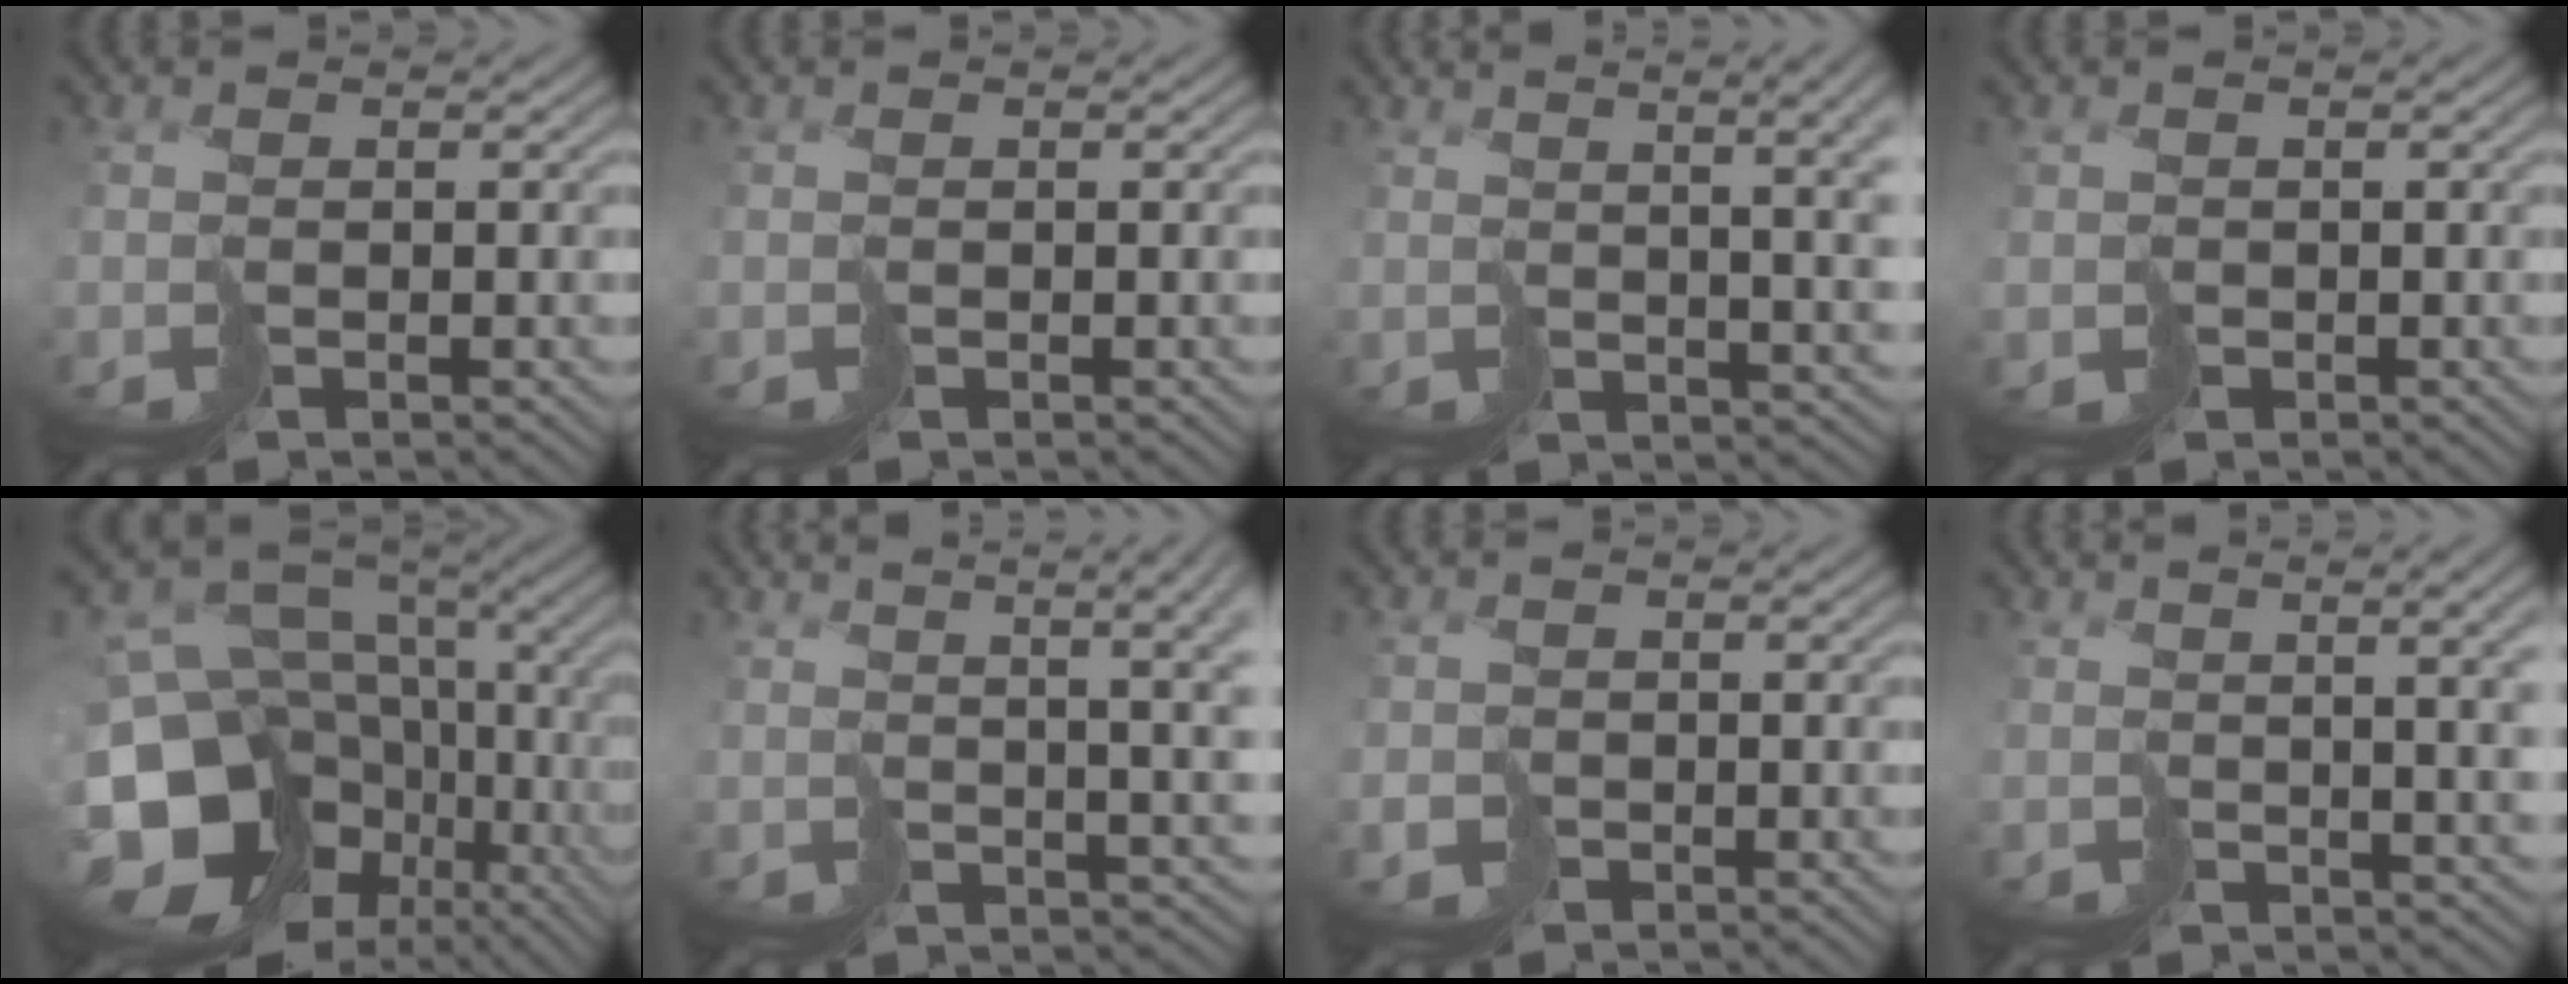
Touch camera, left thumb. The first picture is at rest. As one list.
[{"total": 0.0}, {"total": 8.6, "force": [4.4, 1.8, 7.2], "torque": [-0.102, 0.033, 0.066]}, {"total": 0.7, "force": [-0.2, 0.7, -0.1], "torque": [-0.001, -0.004, -0.004]}, {"total": 17.1, "force": [-2.8, 11.9, 12.0], "torque": [-0.252, -0.029, 0.017]}, {"total": 10.1, "force": [5.4, 2.5, 8.1], "torque": [-0.128, 0.047, 0.077]}, {"total": 1.2, "force": [-0.6, 1.0, 0.4], "torque": [-0.009, -0.001, -0.012]}, {"total": 6.9, "force": [3.0, 1.3, 6.1], "torque": [-0.083, 0.016, 0.061]}]